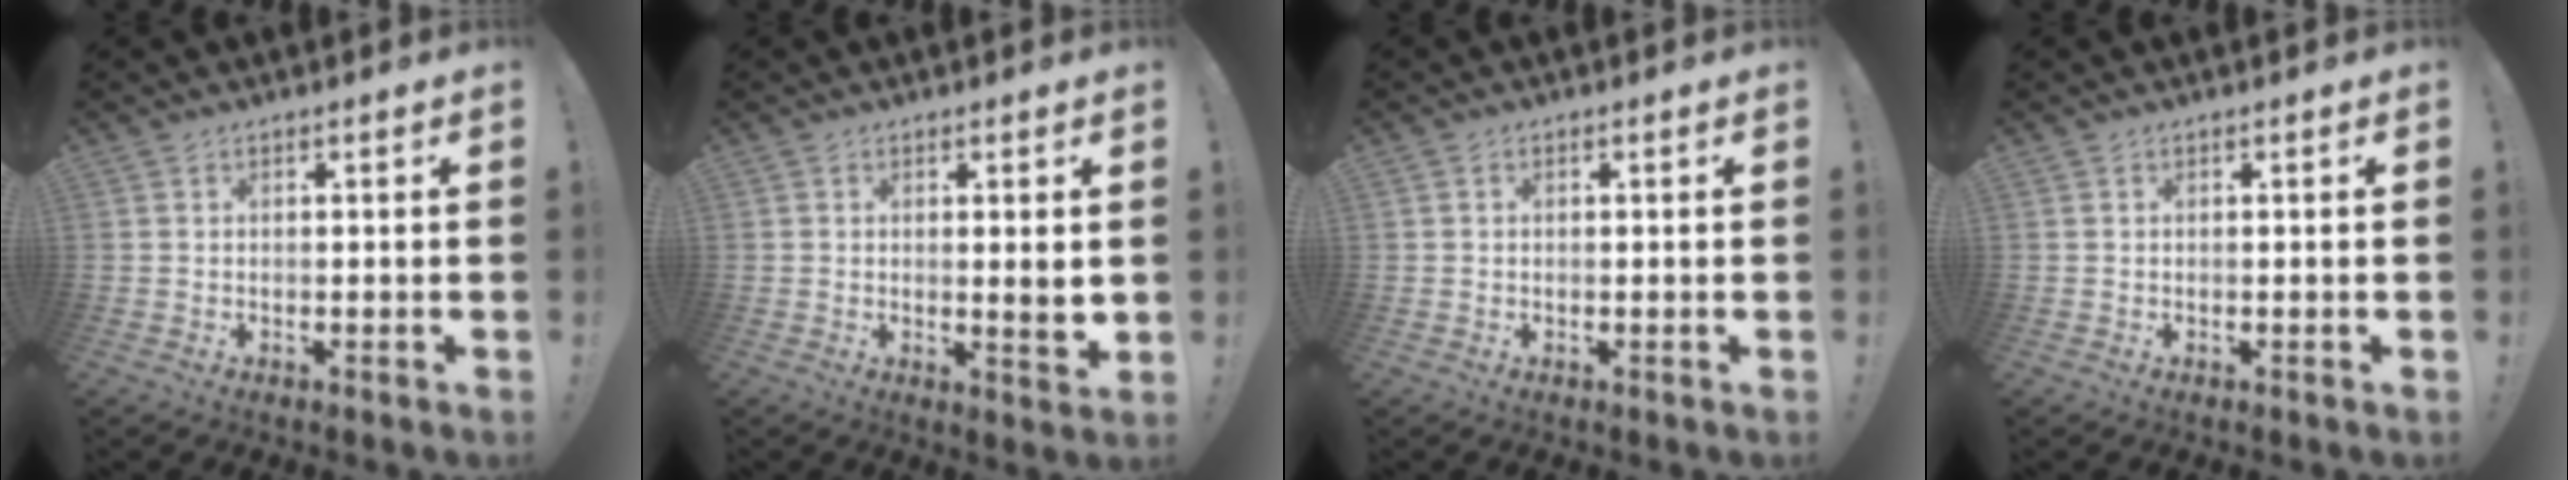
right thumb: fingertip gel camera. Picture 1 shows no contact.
{"total": 3.8, "force": [0.9, 0.1, 3.7], "torque": [-0.043, -0.015, 0.010]}
{"total": 0.5, "force": [-0.1, 0.5, 0.2], "torque": [-0.006, 0.003, -0.002]}
{"total": 0.0}